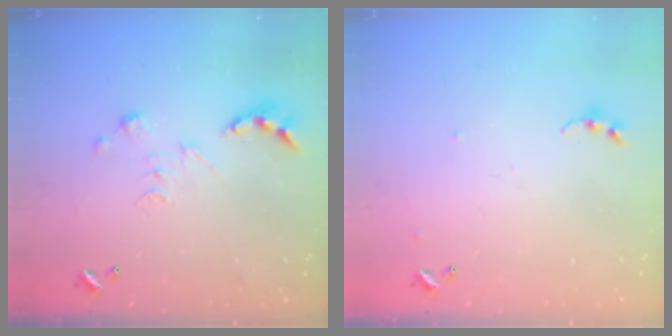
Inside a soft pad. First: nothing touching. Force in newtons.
{"total": 5.1, "press": 5.0, "slide": 0.5}